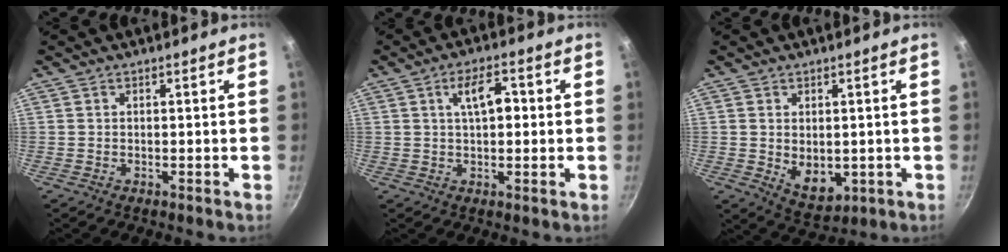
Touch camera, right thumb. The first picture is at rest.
{"total": 6.4, "force": [1.1, 3.0, 5.6], "torque": [-0.081, 0.011, 0.014]}
{"total": 7.0, "force": [-0.2, 4.7, 5.2], "torque": [-0.068, -0.016, 0.013]}